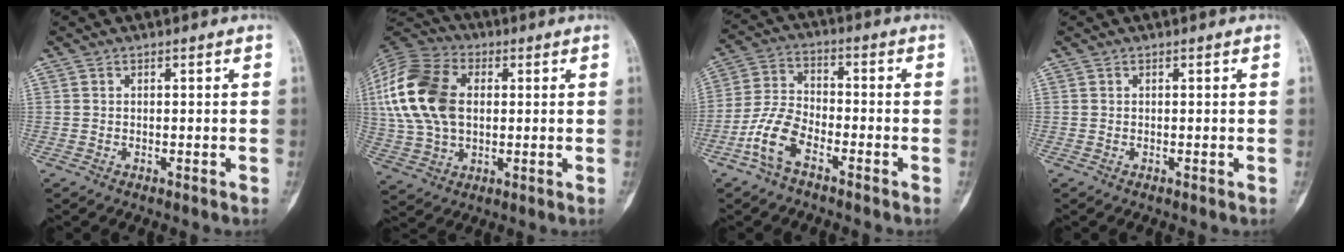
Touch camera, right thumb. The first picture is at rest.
{"total": 19.3, "force": [2.7, 12.8, 14.2], "torque": [-0.299, 0.012, 0.049]}
{"total": 8.5, "force": [-4.6, 4.3, 5.7], "torque": [-0.119, 0.032, -0.095]}
{"total": 0.0}